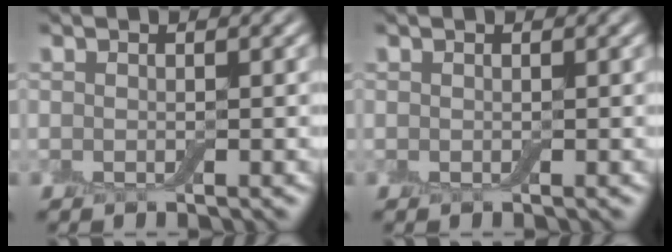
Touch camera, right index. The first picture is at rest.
{"total": 0.0}